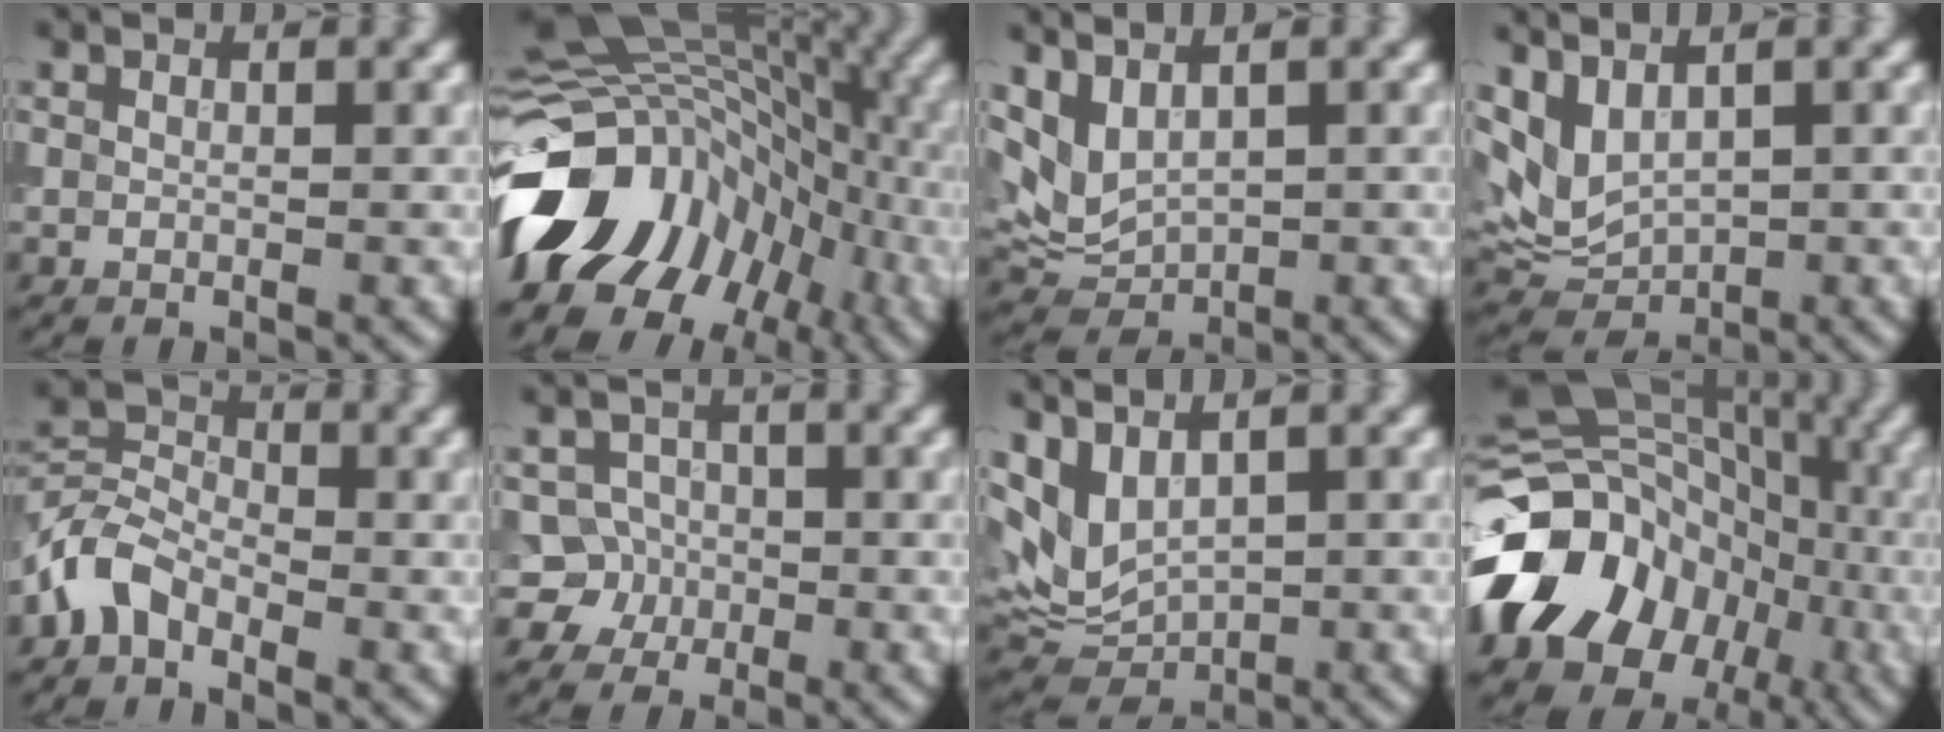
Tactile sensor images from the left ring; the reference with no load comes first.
{"total": 13.5, "force": [-4.6, 9.9, 7.9], "torque": [-0.142, 0.015, -0.096]}
{"total": 3.1, "force": [1.7, 1.7, 1.9], "torque": [-0.048, -0.005, 0.045]}
{"total": 3.8, "force": [1.9, 2.2, 2.5], "torque": [-0.059, -0.010, 0.048]}
{"total": 4.1, "force": [-2.5, 2.4, 2.1], "torque": [-0.046, 0.009, -0.064]}
{"total": 4.4, "force": [-1.7, 4.0, 0.6], "torque": [0.025, 0.005, -0.039]}
{"total": 4.2, "force": [1.9, 2.4, 2.9], "torque": [-0.070, -0.011, 0.049]}
{"total": 15.2, "force": [-5.0, 11.9, 8.1], "torque": [-0.165, 0.006, -0.108]}